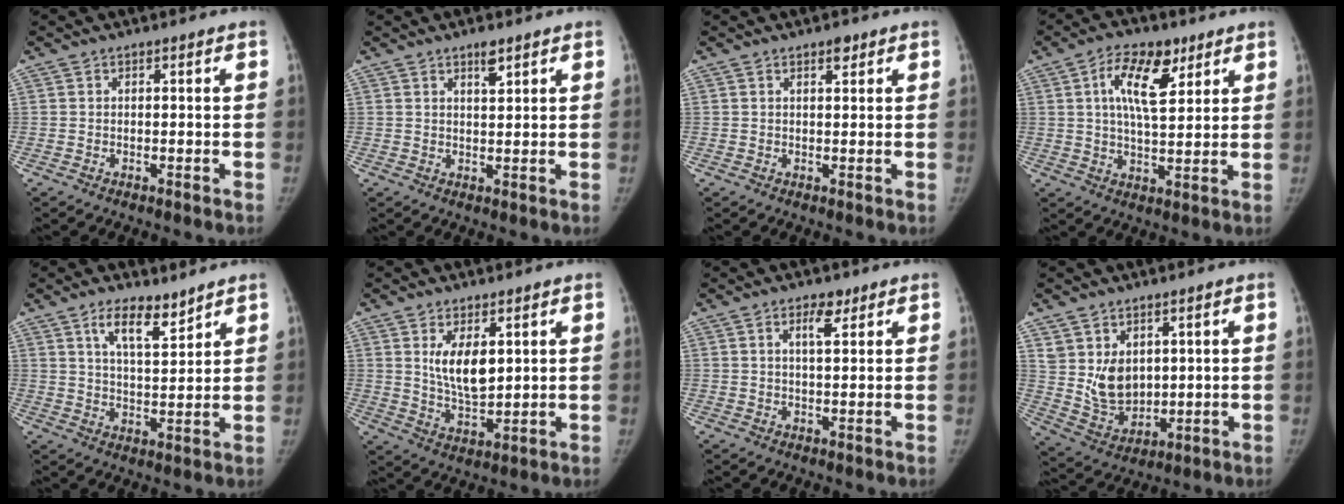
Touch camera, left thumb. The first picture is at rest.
{"total": 2.7, "force": [1.9, 0.8, 1.8], "torque": [-0.023, -0.013, 0.032]}
{"total": 2.3, "force": [1.4, 1.0, 1.5], "torque": [-0.016, -0.006, 0.020]}
{"total": 10.5, "force": [4.5, 5.1, 8.0], "torque": [-0.116, -0.017, 0.075]}
{"total": 7.7, "force": [5.4, 2.6, 4.8], "torque": [-0.065, -0.040, 0.095]}
{"total": 8.6, "force": [2.9, 4.2, 7.0], "torque": [-0.102, -0.025, 0.063]}
{"total": 3.6, "force": [2.0, 1.5, 2.6], "torque": [-0.035, -0.011, 0.033]}
{"total": 9.0, "force": [2.7, 6.6, 5.5], "torque": [-0.069, -0.027, 0.073]}